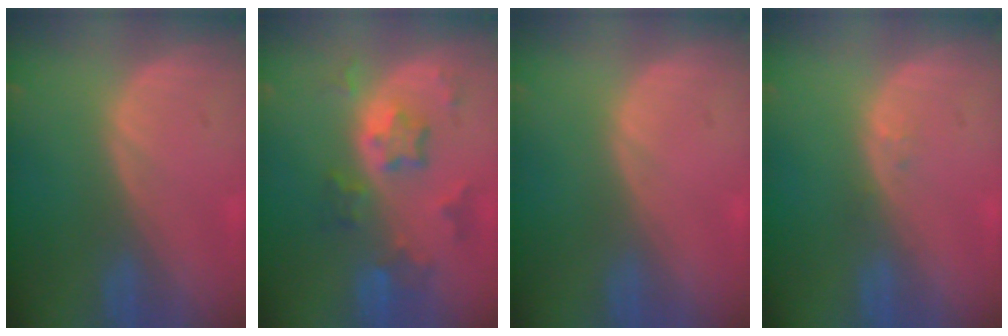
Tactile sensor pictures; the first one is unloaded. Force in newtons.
{"total": 7.2, "press": 6.5, "slide": 3.1}
{"total": 0.0}
{"total": 0.6, "press": 0.6, "slide": 0.1}